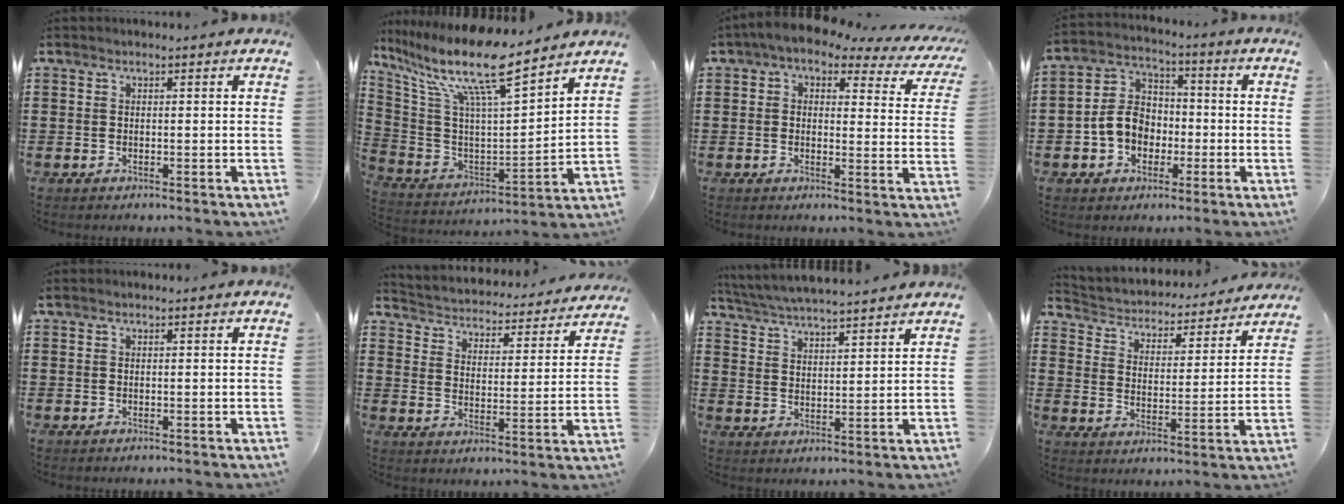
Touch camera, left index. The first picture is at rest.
{"total": 13.6, "force": [10.0, 1.7, 9.1], "torque": [-0.214, -0.065, 0.163]}
{"total": 3.5, "force": [2.3, 1.3, 2.4], "torque": [-0.059, -0.013, 0.034]}
{"total": 7.1, "force": [-1.7, 5.9, 3.6], "torque": [-0.097, 0.015, -0.037]}
{"total": 0.0}
{"total": 3.1, "force": [3.0, 0.1, -0.1], "torque": [-0.021, -0.034, 0.043]}
{"total": 4.7, "force": [4.6, -0.4, 0.8], "torque": [-0.037, -0.025, 0.080]}
{"total": 3.3, "force": [3.2, 0.6, 0.1], "torque": [-0.026, -0.030, 0.046]}